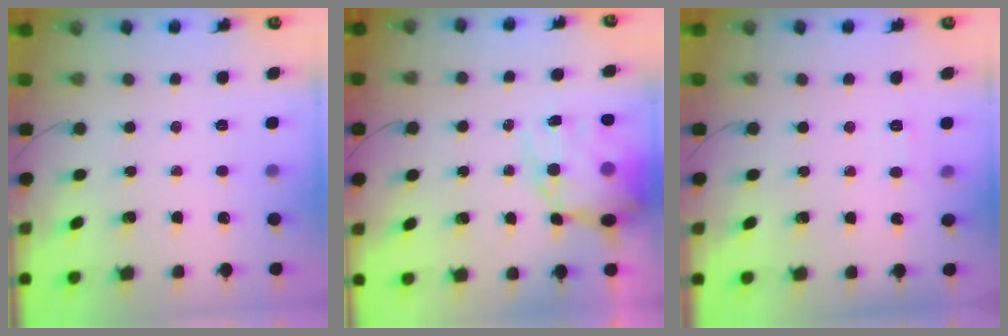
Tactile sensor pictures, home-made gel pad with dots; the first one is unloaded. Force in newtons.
{"total": 13.9, "press": 13.4, "slide": 3.7}
{"total": 4.7, "press": 4.5, "slide": 1.4}